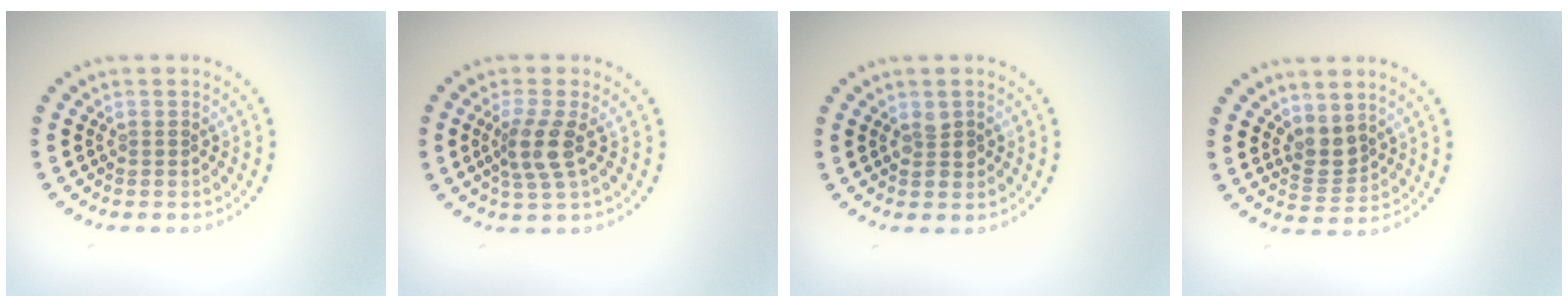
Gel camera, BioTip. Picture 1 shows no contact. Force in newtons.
{"total": 2.9, "press": 2.3, "slide": 1.7}
{"total": 1.2, "press": 1.2, "slide": 0.2}
{"total": 2.4, "press": 2.0, "slide": 1.3}